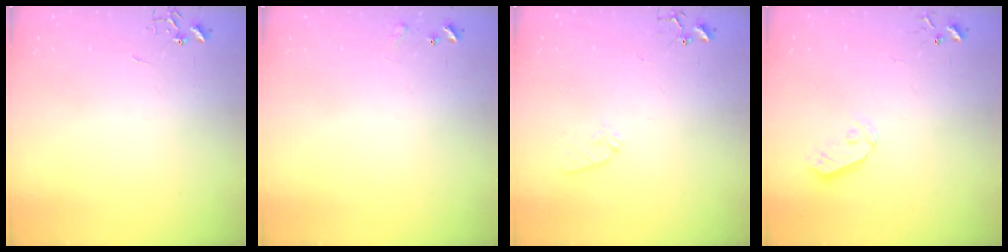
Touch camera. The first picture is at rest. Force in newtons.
{"total": 5.9, "press": 5.9, "slide": 0.9}
{"total": 6.4, "press": 6.4, "slide": 0.6}
{"total": 5.8, "press": 5.8, "slide": 0.5}